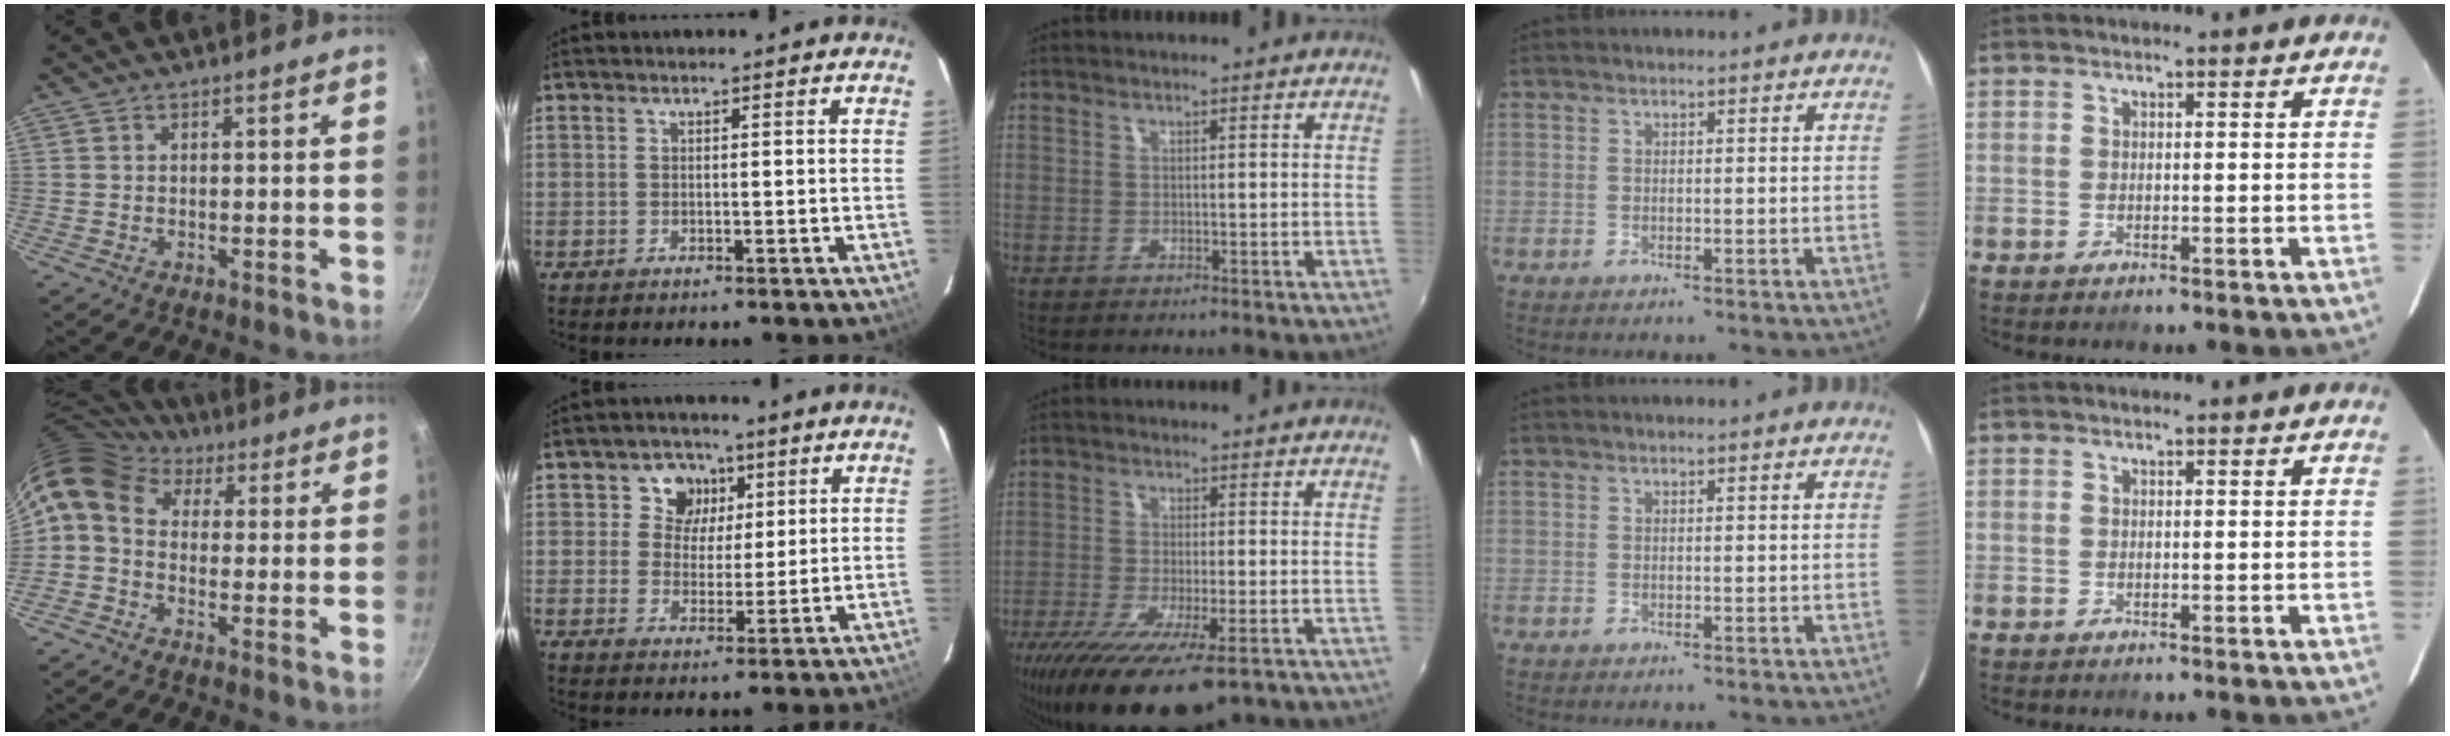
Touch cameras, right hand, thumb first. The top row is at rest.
{"thumb": {"total": 9.4, "force": [2.8, 7.0, 5.7], "torque": [-0.099, 0.024, 0.026]}, "index": {"total": 6.4, "force": [2.3, 5.8, 1.5], "torque": [-0.019, 0.003, 0.035]}, "middle": {"total": 16.8, "force": [-11.3, 4.6, 11.6], "torque": [-0.229, -0.065, -0.180]}}